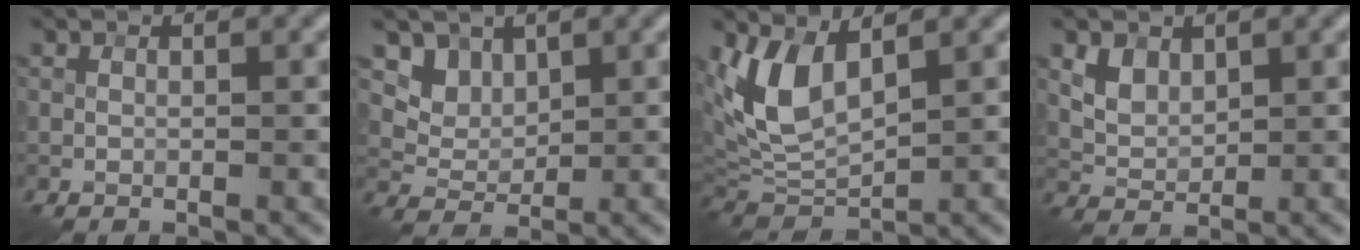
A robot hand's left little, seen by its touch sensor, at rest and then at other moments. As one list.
[{"total": 3.6, "force": [2.5, 2.3, 1.4], "torque": [-0.042, -0.027, 0.075]}, {"total": 5.6, "force": [2.1, 2.6, 4.5], "torque": [-0.111, -0.011, 0.047]}, {"total": 2.1, "force": [1.2, 1.3, 1.2], "torque": [-0.031, -0.007, 0.030]}]